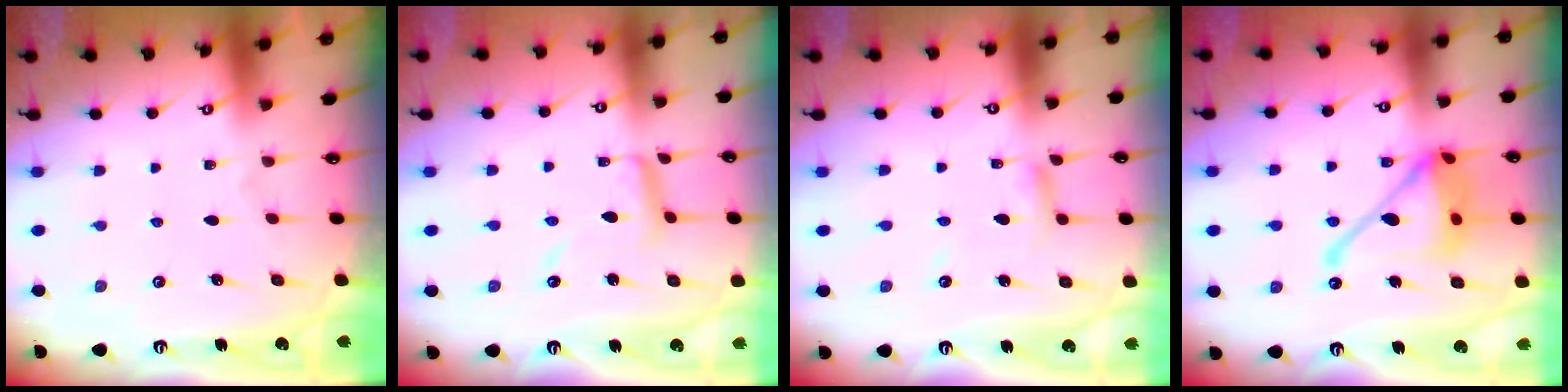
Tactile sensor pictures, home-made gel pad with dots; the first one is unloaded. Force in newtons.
{"total": 8.4, "press": 8.3, "slide": 0.4}
{"total": 4.6, "press": 4.6, "slide": 0.4}
{"total": 17.8, "press": 17.7, "slide": 1.7}